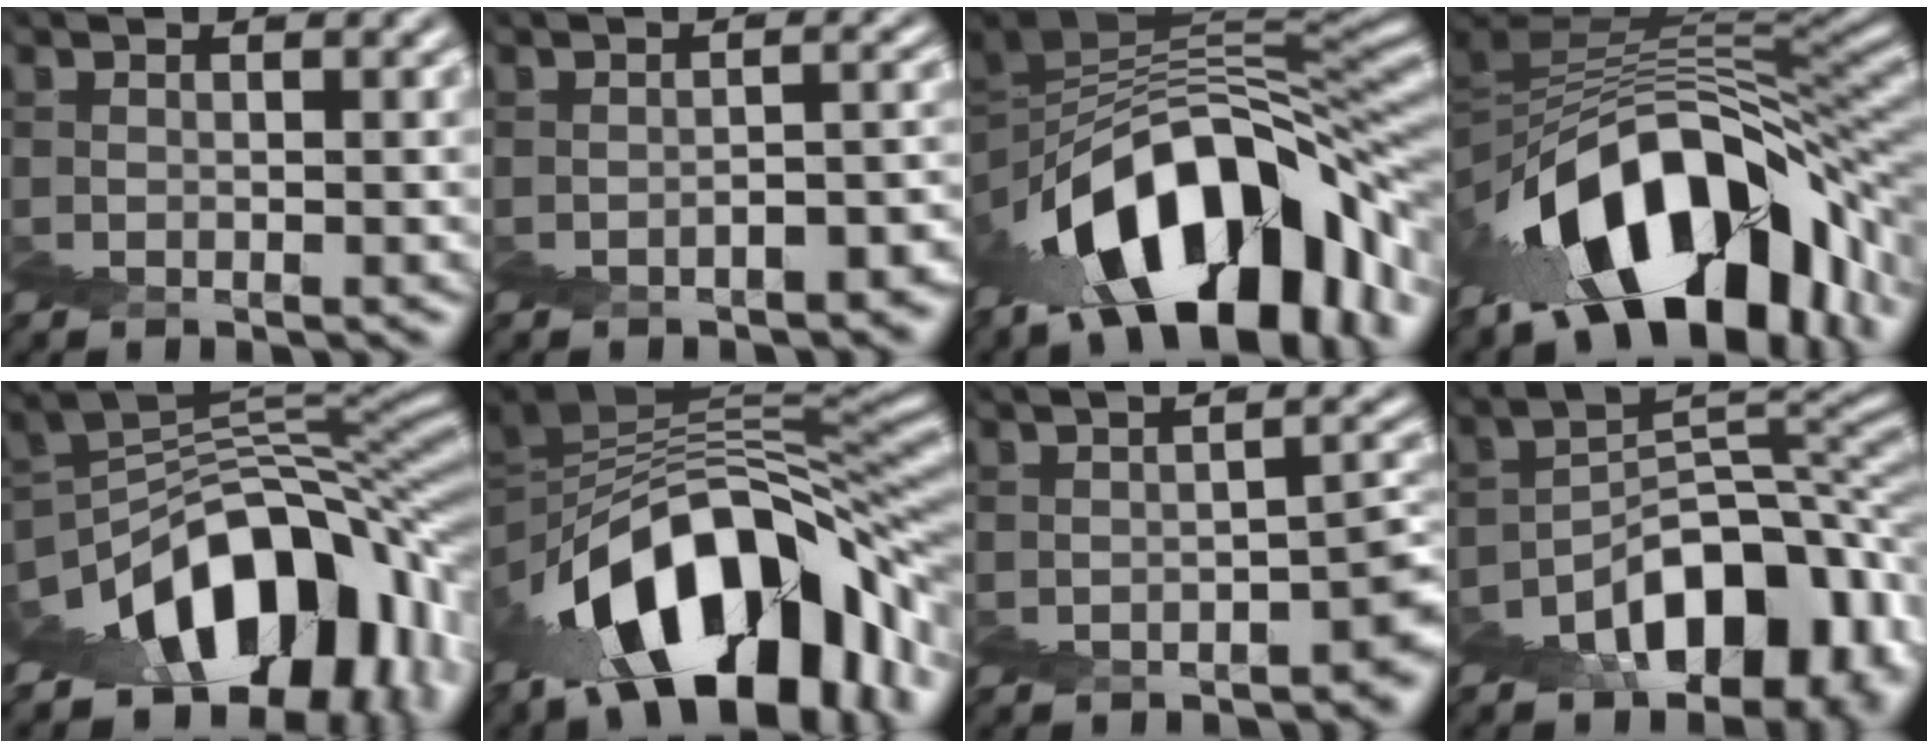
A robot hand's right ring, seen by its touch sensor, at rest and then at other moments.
{"total": 2.7, "force": [-2.7, 0.2, -0.1], "torque": [-0.001, 0.010, -0.043]}
{"total": 12.8, "force": [-3.0, 5.9, 10.9], "torque": [-0.148, 0.017, -0.043]}
{"total": 16.0, "force": [-4.4, 7.9, 13.2], "torque": [-0.186, 0.004, -0.057]}
{"total": 14.0, "force": [-3.8, 7.4, 11.2], "torque": [-0.136, -0.003, -0.051]}
{"total": 13.3, "force": [-3.0, 6.2, 11.4], "torque": [-0.154, 0.019, -0.044]}
{"total": 2.9, "force": [-1.0, 1.5, 2.4], "torque": [-0.026, 0.013, -0.015]}
{"total": 8.6, "force": [-4.3, 4.3, 6.1], "torque": [-0.056, 0.023, -0.081]}